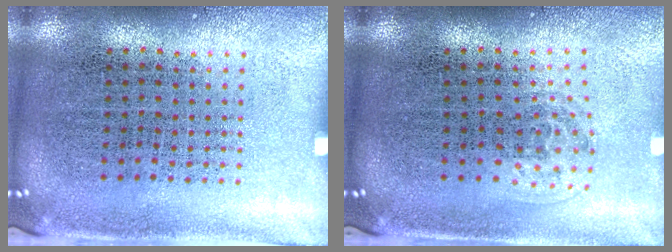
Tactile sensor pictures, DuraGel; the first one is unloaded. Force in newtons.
{"total": 1.1, "press": 0.7, "slide": 0.8}